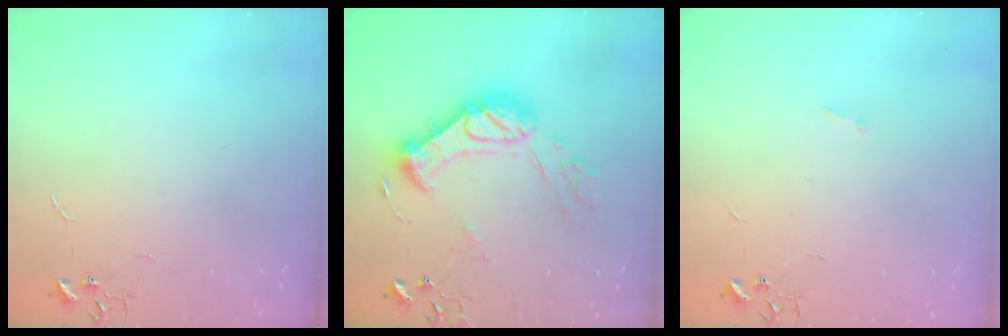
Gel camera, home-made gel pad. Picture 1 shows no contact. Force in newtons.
{"total": 17.2, "press": 17.2, "slide": 1.3}
{"total": 0.8, "press": 0.8, "slide": 0.2}